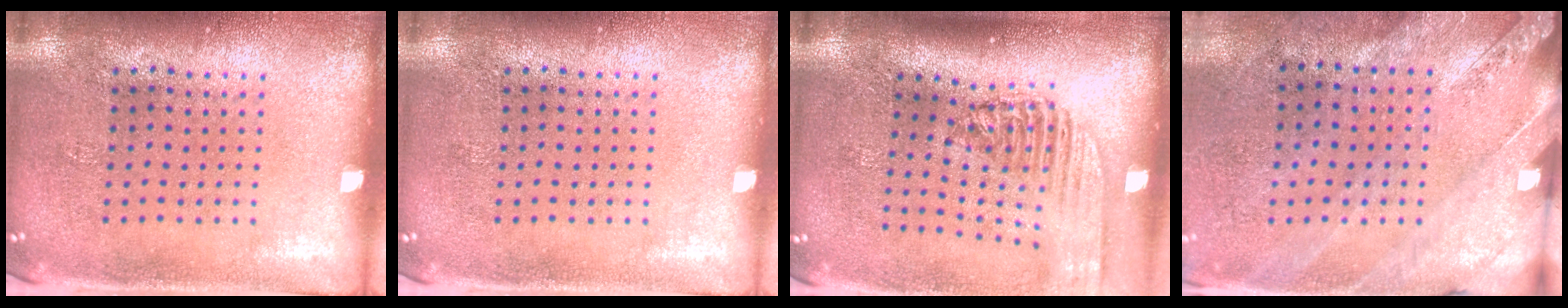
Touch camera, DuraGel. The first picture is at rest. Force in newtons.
{"total": 0.0}
{"total": 2.3, "press": 1.7, "slide": 1.5}
{"total": 2.5, "press": 2.0, "slide": 1.5}